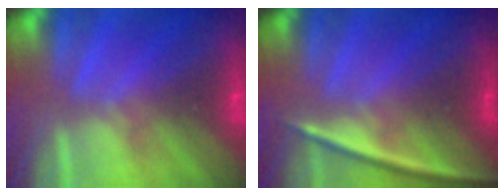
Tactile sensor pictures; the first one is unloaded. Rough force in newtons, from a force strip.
{"total": 2.3}